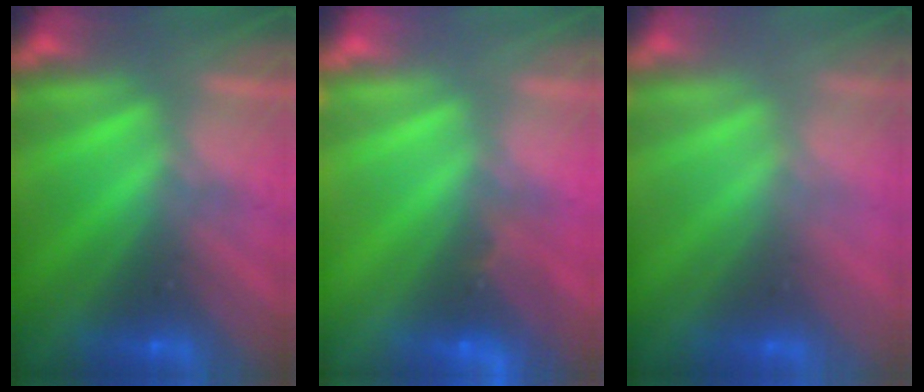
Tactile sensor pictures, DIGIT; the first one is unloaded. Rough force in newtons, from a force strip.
{"total": 2.6}
{"total": 2.8}